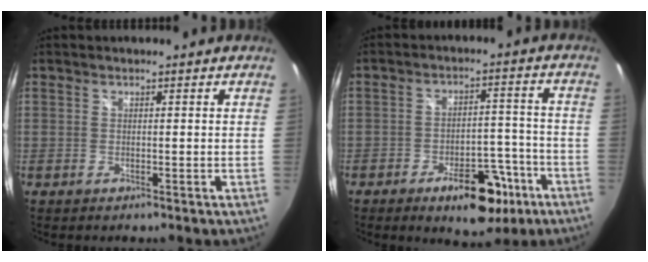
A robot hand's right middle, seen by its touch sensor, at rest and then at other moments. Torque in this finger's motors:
{"motor_torque": [1.22, -0.34, 0.33, 0.08]}